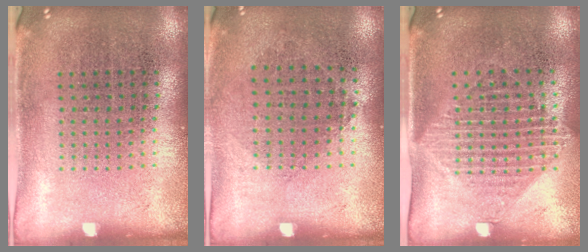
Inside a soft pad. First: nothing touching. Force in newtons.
{"total": 0.9, "press": 0.8, "slide": 0.4}
{"total": 1.5, "press": 1.2, "slide": 0.9}